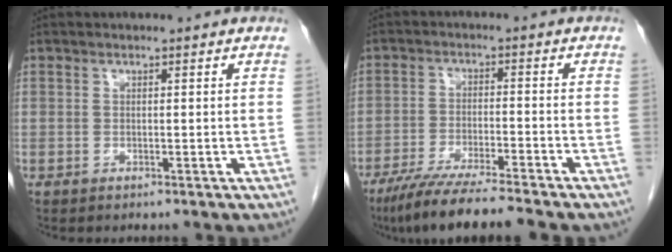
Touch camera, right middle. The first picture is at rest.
{"total": 10.8, "force": [-9.1, -0.2, 5.8], "torque": [-0.089, -0.031, -0.150]}